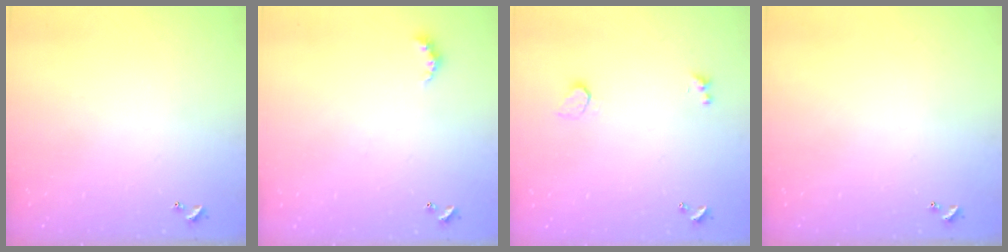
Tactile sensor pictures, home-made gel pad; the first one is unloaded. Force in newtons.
{"total": 4.3, "press": 4.3, "slide": 0.7}
{"total": 0.9, "press": 0.8, "slide": 0.4}
{"total": 0.0}